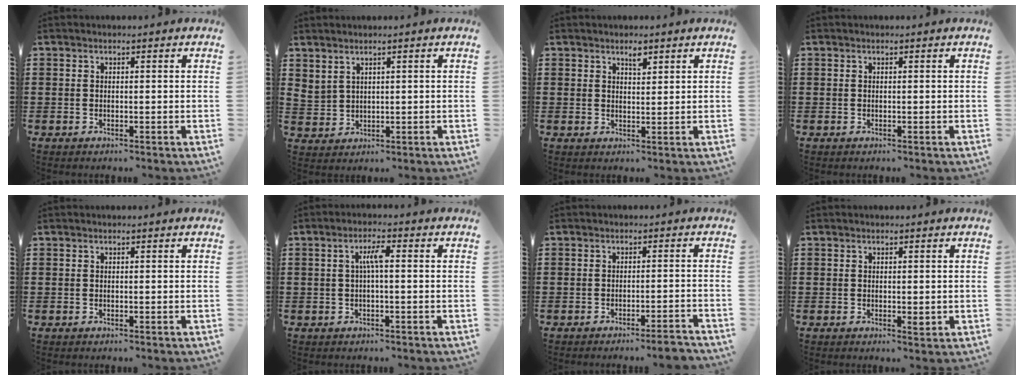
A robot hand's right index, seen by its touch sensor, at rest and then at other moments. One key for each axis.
{"total": 0.8, "fx": 0.6, "fy": 0.4, "fz": 0.3, "tx": -0.007, "ty": 0.003, "tz": 0.011}
{"total": 2.0, "fx": 1.4, "fy": 0.8, "fz": 1.2, "tx": -0.010, "ty": -0.003, "tz": 0.021}
{"total": 0.0}
{"total": 0.0}
{"total": 3.1, "fx": 0.0, "fy": 0.5, "fz": 3.1, "tx": -0.060, "ty": 0.006, "tz": -0.003}
{"total": 2.7, "fx": -2.4, "fy": -0.2, "fz": 1.4, "tx": -0.023, "ty": -0.003, "tz": -0.045}
{"total": 1.2, "fx": -0.1, "fy": 0.5, "fz": 1.1, "tx": -0.019, "ty": -0.001, "tz": -0.002}